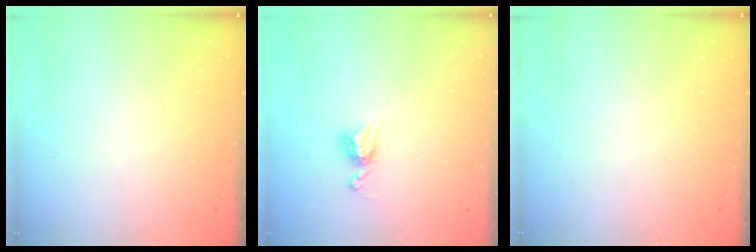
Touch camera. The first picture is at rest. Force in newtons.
{"total": 7.7, "press": 7.7, "slide": 0.6}
{"total": 0.0}